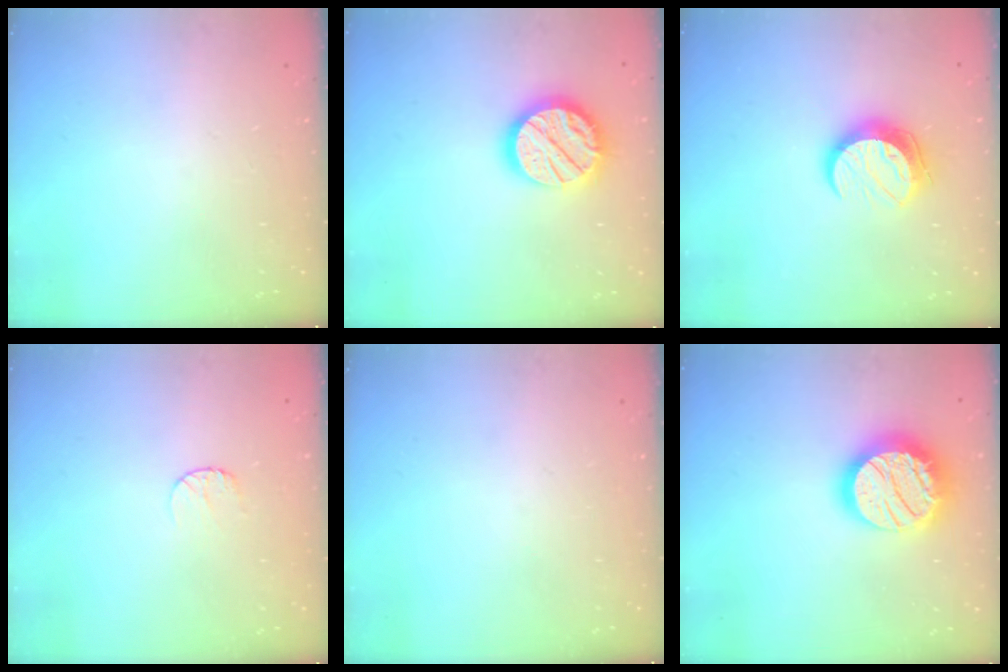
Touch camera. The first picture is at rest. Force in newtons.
{"total": 16.7, "press": 16.7, "slide": 1.3}
{"total": 12.0, "press": 12.0, "slide": 0.8}
{"total": 3.7, "press": 3.7, "slide": 0.3}
{"total": 0.0}
{"total": 21.5, "press": 21.4, "slide": 1.6}